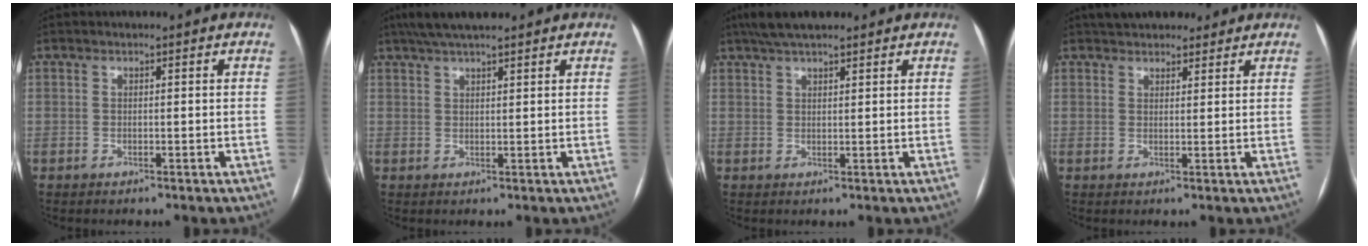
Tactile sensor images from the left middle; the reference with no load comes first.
{"total": 7.3, "force": [5.9, 1.1, 4.2], "torque": [-0.066, 0.035, 0.097]}
{"total": 7.0, "force": [5.5, 1.6, 3.9], "torque": [-0.063, 0.034, 0.093]}
{"total": 8.1, "force": [7.0, 3.2, 2.7], "torque": [-0.026, 0.025, 0.101]}